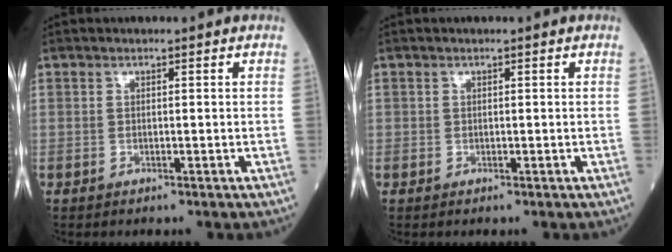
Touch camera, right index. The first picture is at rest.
{"total": 0.0}